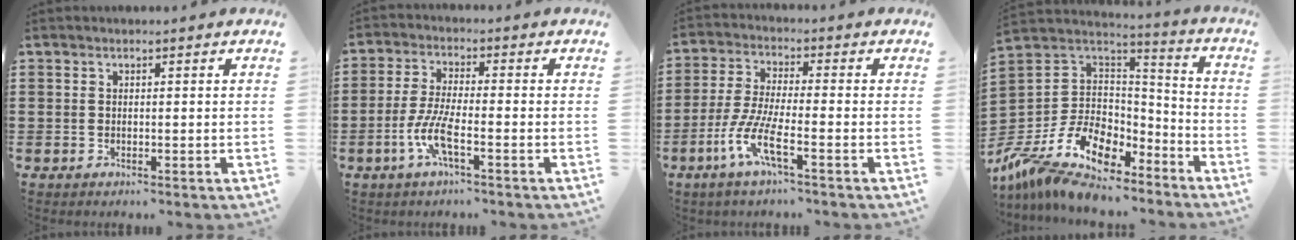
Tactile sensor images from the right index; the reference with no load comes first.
{"total": 6.0, "force": [-2.7, 1.1, 5.2], "torque": [-0.128, -0.017, -0.058]}
{"total": 7.9, "force": [-4.2, 1.3, 6.6], "torque": [-0.164, -0.017, -0.090]}
{"total": 12.1, "force": [-7.4, 7.5, 5.9], "torque": [-0.148, 0.006, -0.136]}